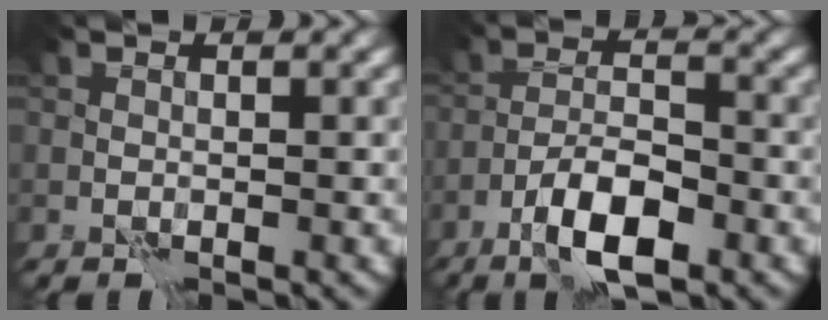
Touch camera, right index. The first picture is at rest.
{"total": 5.7, "force": [-3.2, 1.7, 4.4], "torque": [-0.077, 0.005, -0.059]}